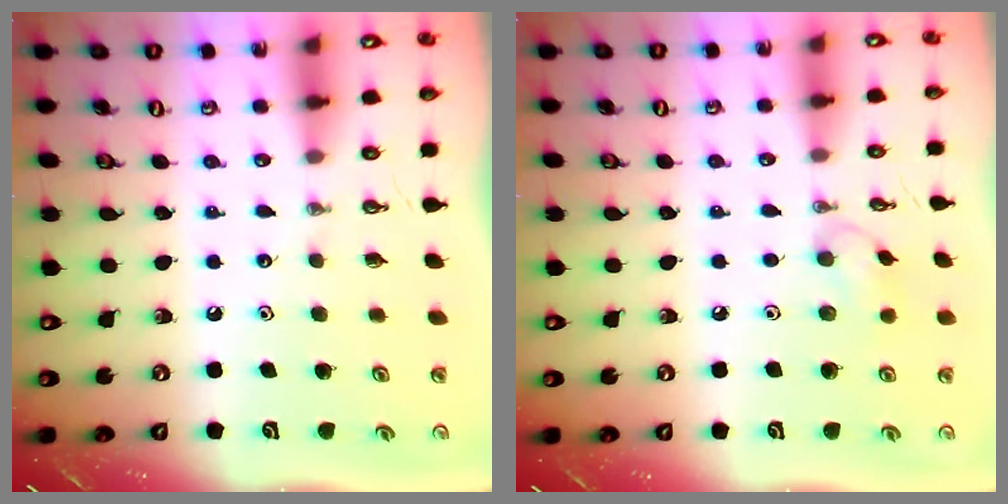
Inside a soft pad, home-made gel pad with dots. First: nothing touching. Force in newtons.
{"total": 6.8, "press": 6.6, "slide": 1.9}